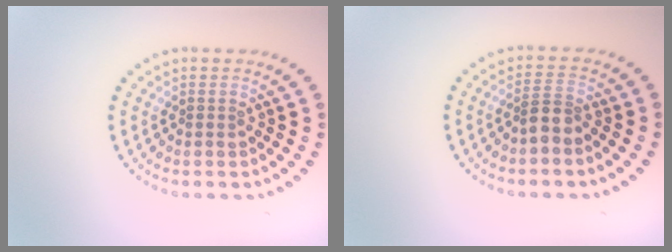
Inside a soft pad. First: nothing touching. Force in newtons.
{"total": 2.2, "press": 1.7, "slide": 1.4}